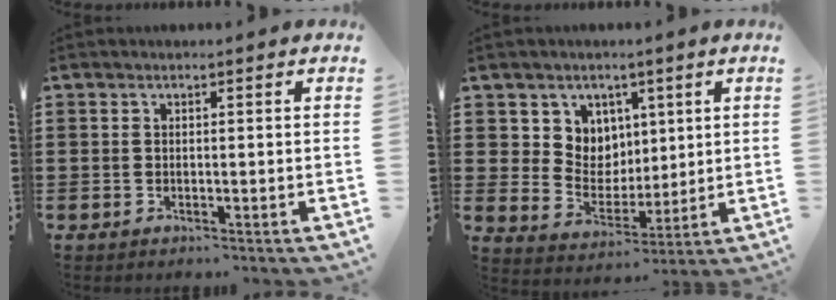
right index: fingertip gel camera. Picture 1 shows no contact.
{"total": 6.5, "force": [3.4, 5.5, 0.0], "torque": [-0.033, -0.015, 0.065]}